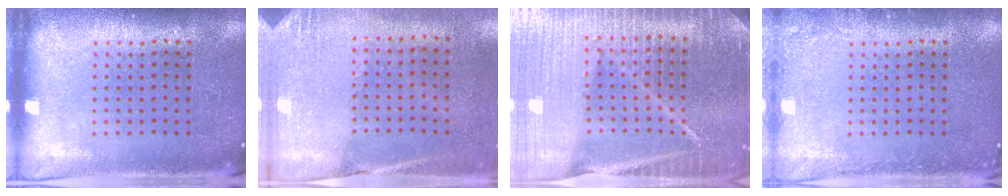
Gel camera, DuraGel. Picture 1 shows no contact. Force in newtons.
{"total": 2.6, "press": 2.3, "slide": 1.2}
{"total": 6.1, "press": 5.3, "slide": 2.9}
{"total": 1.4, "press": 1.4, "slide": 0.2}